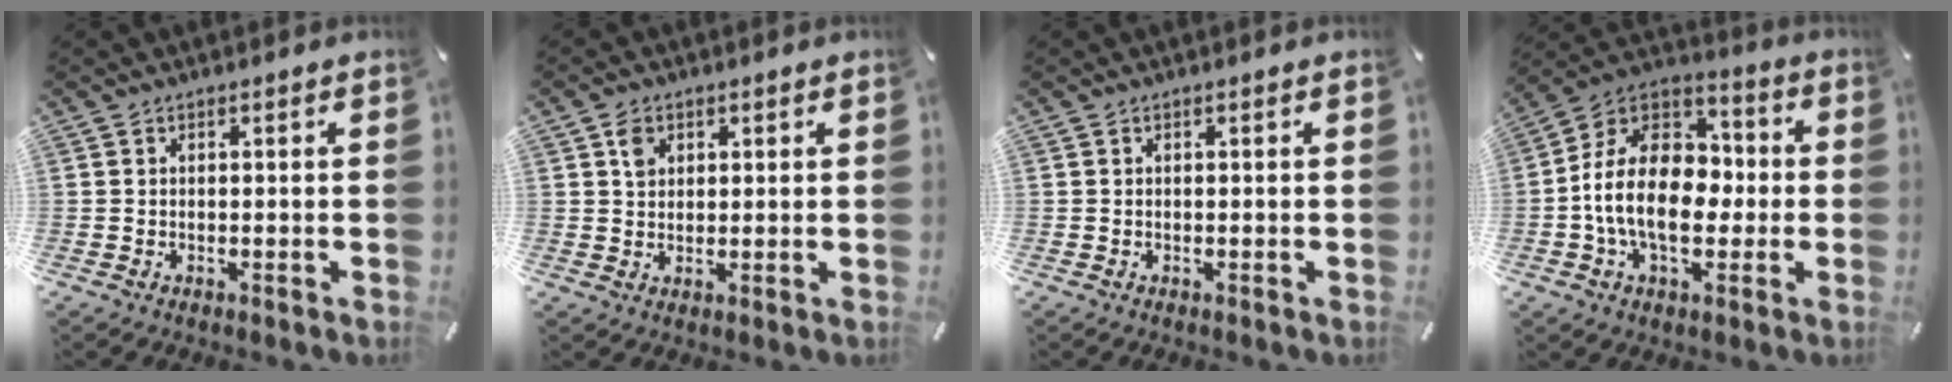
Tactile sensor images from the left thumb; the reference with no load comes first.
{"total": 3.4, "force": [1.4, 2.8, 1.2], "torque": [-0.012, -0.001, 0.023]}
{"total": 0.0}
{"total": 16.4, "force": [-3.6, 11.4, 11.2], "torque": [-0.229, 0.018, -0.070]}